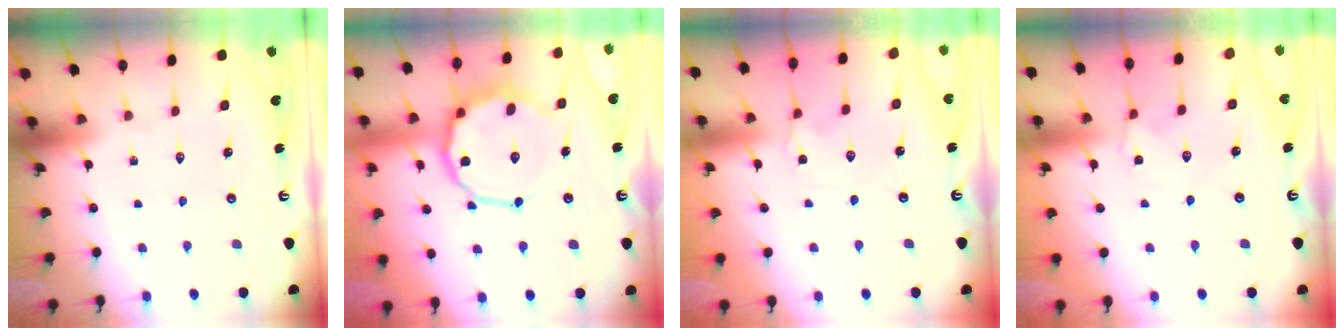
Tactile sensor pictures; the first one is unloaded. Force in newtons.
{"total": 12.4, "press": 12.1, "slide": 2.6}
{"total": 1.8, "press": 1.8, "slide": 0.4}
{"total": 1.9, "press": 1.9, "slide": 0.4}